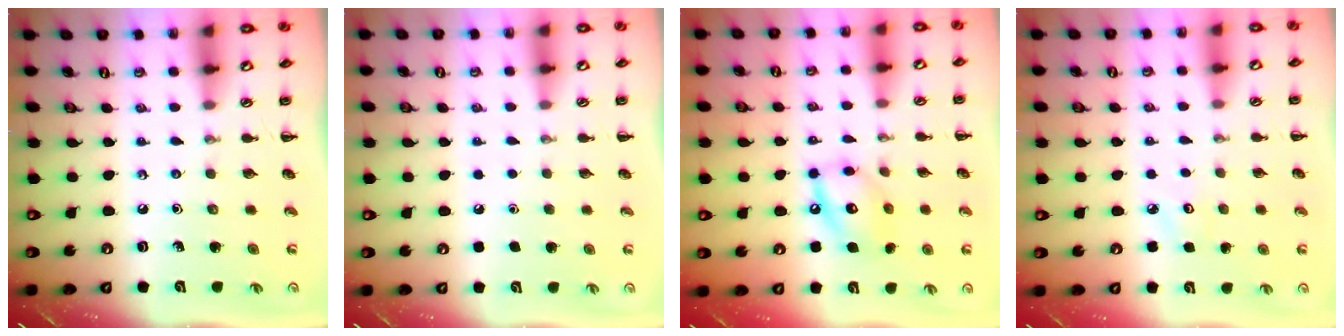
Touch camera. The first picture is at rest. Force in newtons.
{"total": 1.8, "press": 1.8, "slide": 0.1}
{"total": 12.1, "press": 12.0, "slide": 1.4}
{"total": 3.4, "press": 3.3, "slide": 1.1}